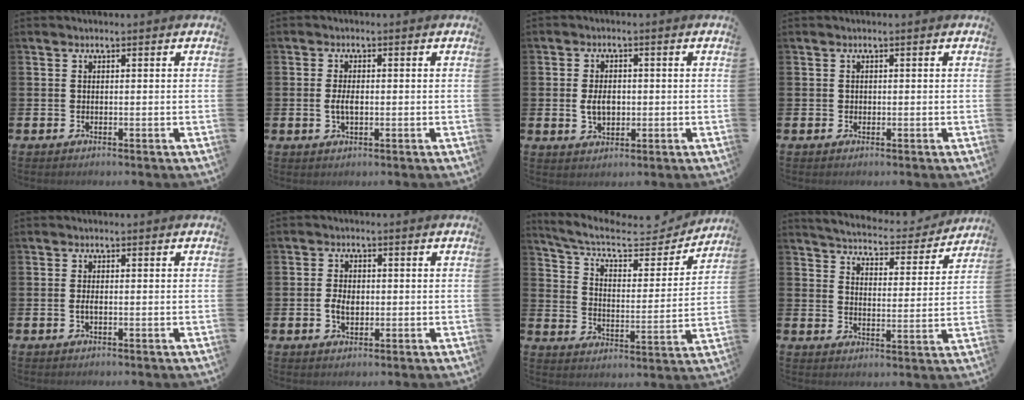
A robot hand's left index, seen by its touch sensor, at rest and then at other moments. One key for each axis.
{"total": 2.5, "fx": -0.2, "fy": 1.2, "fz": 2.2, "tx": -0.037, "ty": 0.002, "tz": -0.006}
{"total": 3.6, "fx": -0.1, "fy": 2.4, "fz": 2.7, "tx": -0.034, "ty": 0.000, "tz": -0.007}
{"total": 0.6, "fx": 0.2, "fy": 0.5, "fz": 0.2, "tx": 0.000, "ty": 0.005, "tz": 0.000}
{"total": 1.0, "fx": -0.2, "fy": 0.4, "fz": 0.9, "tx": -0.013, "ty": 0.000, "tz": -0.006}
{"total": 3.2, "fx": -0.3, "fy": 2.1, "fz": 2.4, "tx": -0.035, "ty": 0.002, "tz": -0.009}
{"total": 8.3, "fx": 7.2, "fy": 2.6, "fz": 3.3, "tx": -0.088, "ty": -0.049, "tz": 0.118}
{"total": 5.3, "fx": 5.2, "fy": 0.5, "fz": 0.8, "tx": -0.031, "ty": -0.043, "tz": 0.084}